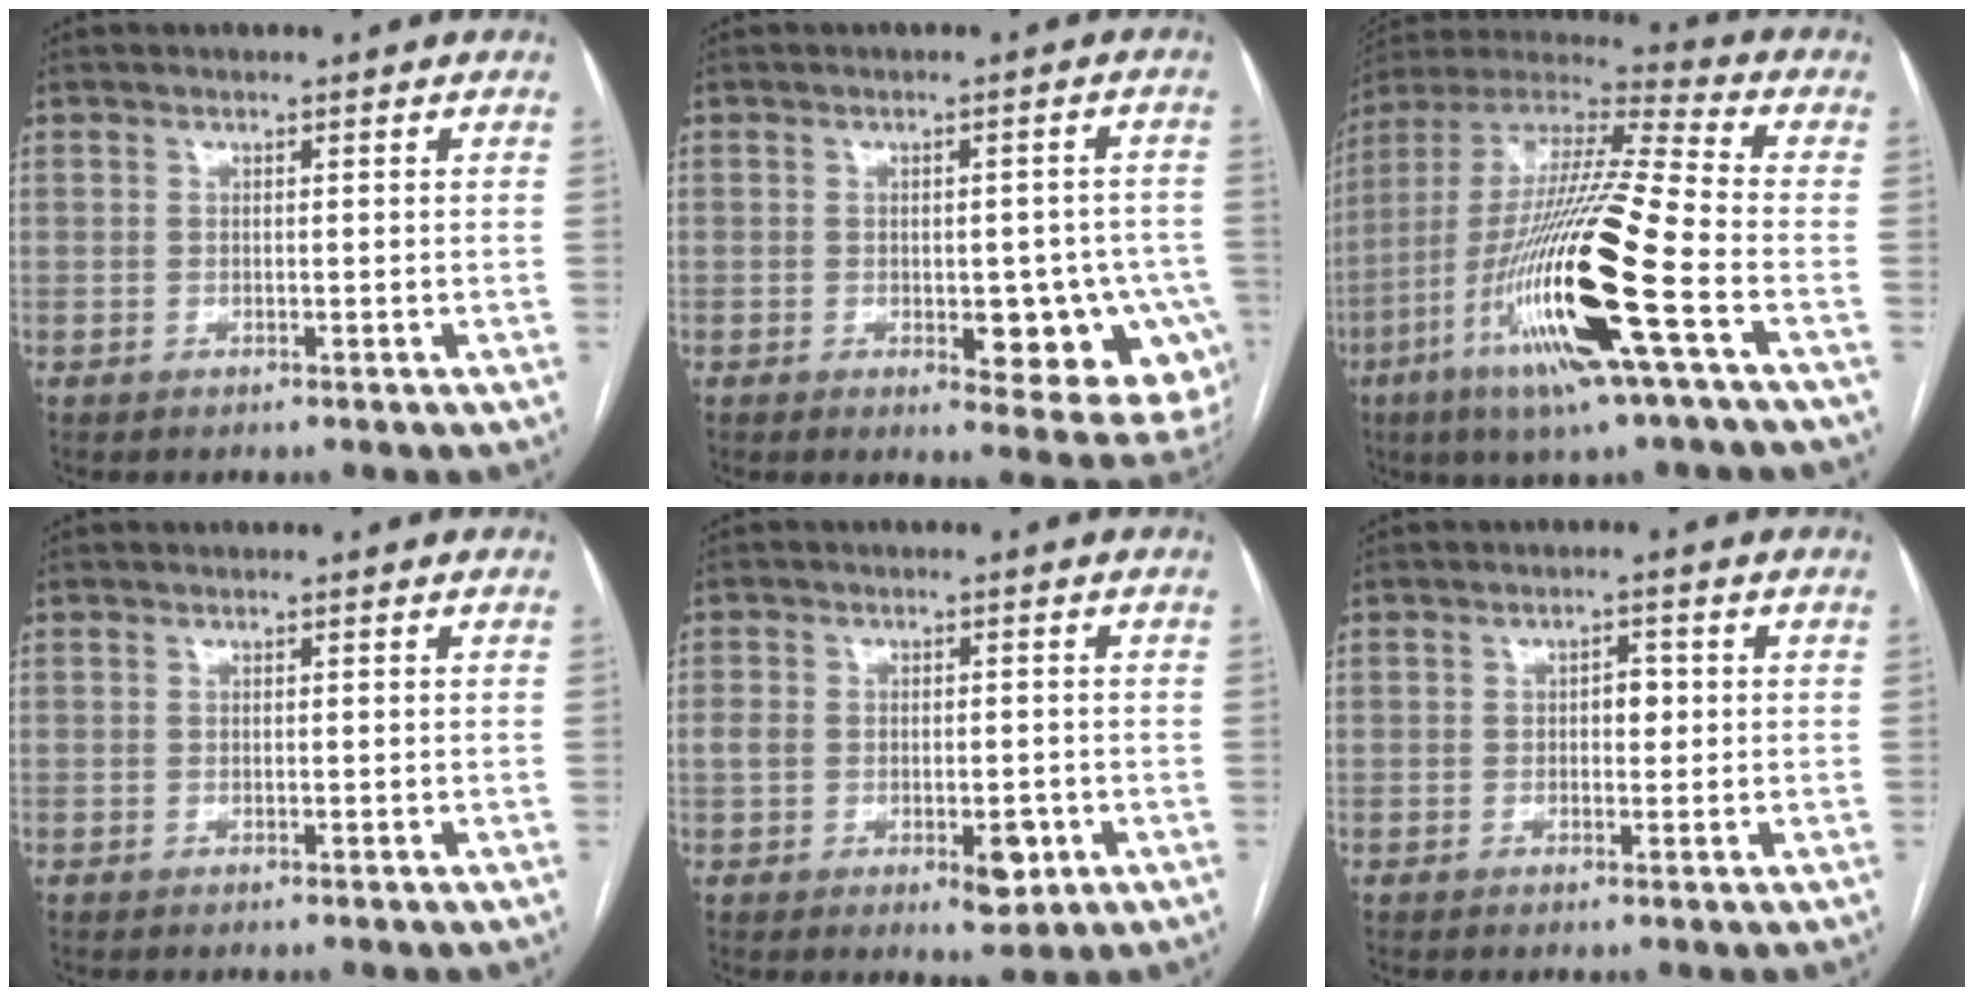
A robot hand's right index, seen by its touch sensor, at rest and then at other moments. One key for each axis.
{"total": 12.4, "fx": -4.0, "fy": 5.5, "fz": 10.5, "tx": -0.076, "ty": 0.016, "tz": -0.038}
{"total": 23.2, "fx": -7.8, "fy": 0.9, "fz": 21.8, "tx": -0.445, "ty": -0.030, "tz": -0.152}
{"total": 0.0}
{"total": 6.4, "fx": -1.8, "fy": 3.6, "fz": 5.0, "tx": -0.072, "ty": 0.009, "tz": -0.016}
{"total": 2.4, "fx": 0.1, "fy": 1.4, "fz": 1.9, "tx": -0.025, "ty": 0.008, "tz": 0.001}